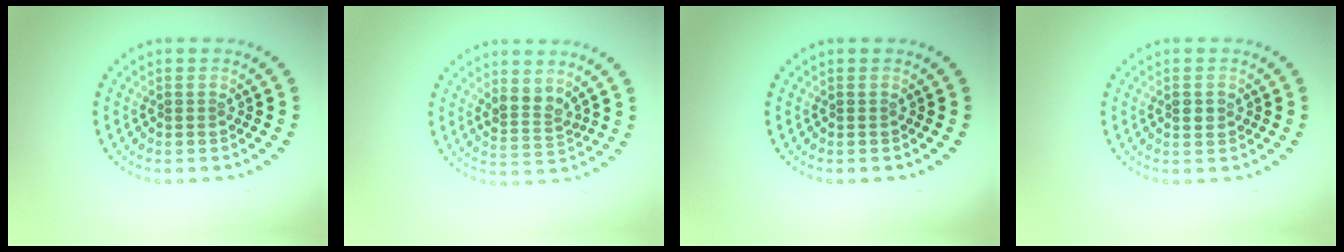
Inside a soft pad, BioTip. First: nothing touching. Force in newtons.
{"total": 2.2, "press": 1.9, "slide": 1.2}
{"total": 0.0}
{"total": 1.1, "press": 1.1, "slide": 0.1}